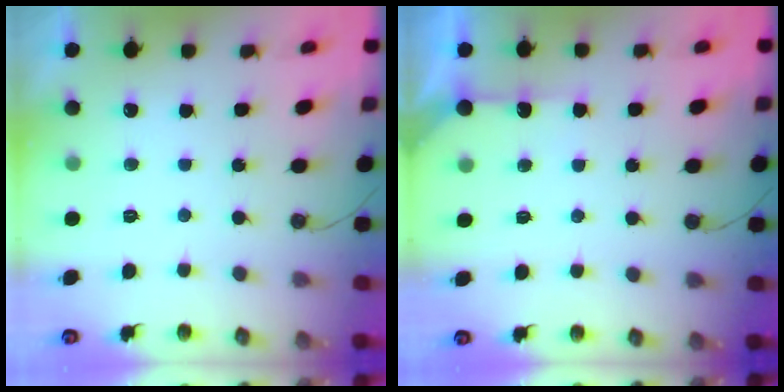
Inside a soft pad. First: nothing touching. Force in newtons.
{"total": 6.6, "press": 6.6, "slide": 0.3}